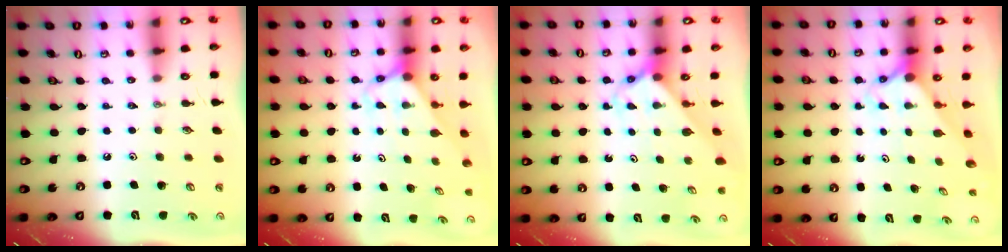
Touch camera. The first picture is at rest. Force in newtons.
{"total": 2.8, "press": 2.8, "slide": 0.1}
{"total": 2.2, "press": 2.2, "slide": 0.1}
{"total": 2.2, "press": 2.2, "slide": 0.2}